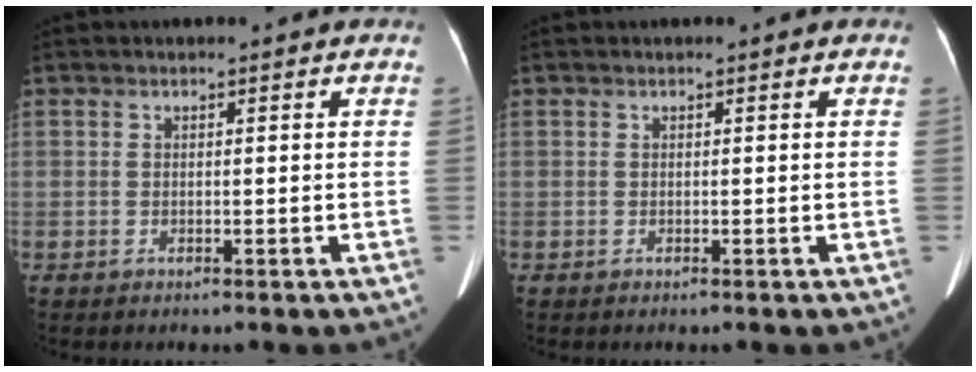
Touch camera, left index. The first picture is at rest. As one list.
[{"total": 0.0}]